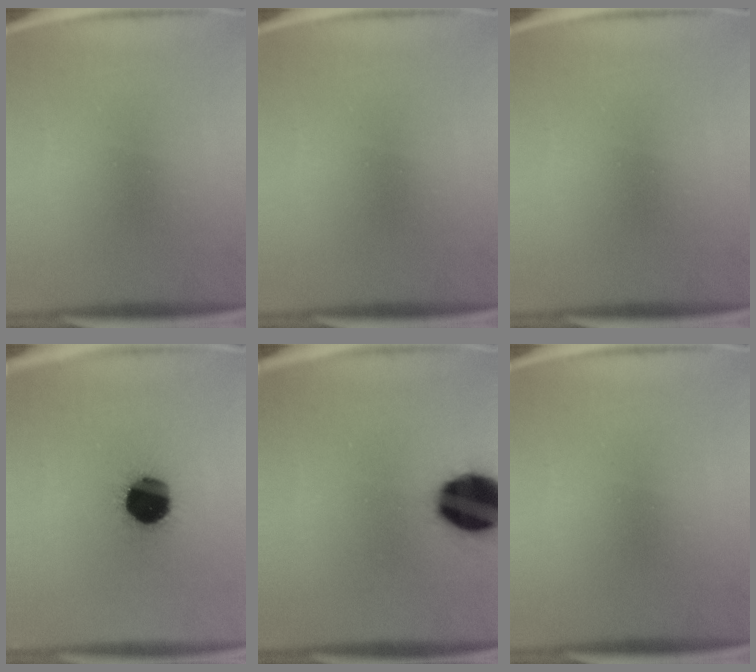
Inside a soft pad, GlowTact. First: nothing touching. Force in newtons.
{"total": 0.0}
{"total": 0.0}
{"total": 17.6}
{"total": 19.5}
{"total": 0.0}